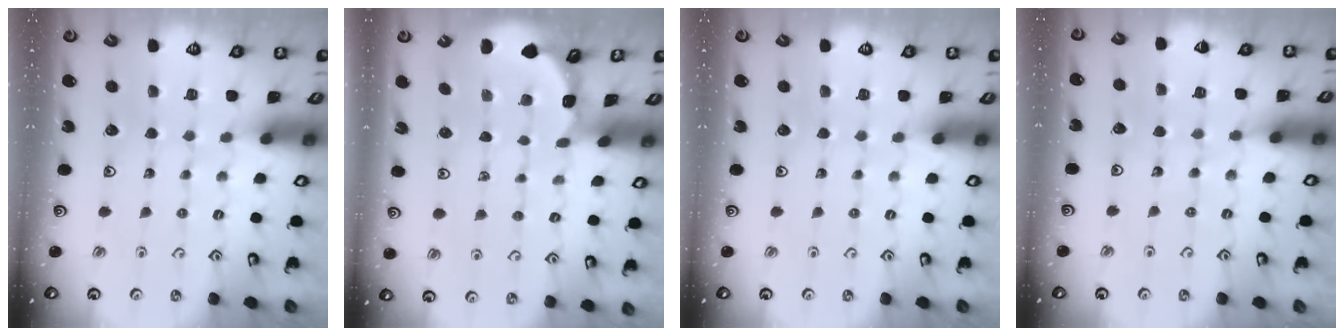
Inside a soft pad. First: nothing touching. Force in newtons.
{"total": 1.2, "press": 1.2, "slide": 0.1}
{"total": 0.0}
{"total": 4.9, "press": 4.9, "slide": 0.6}